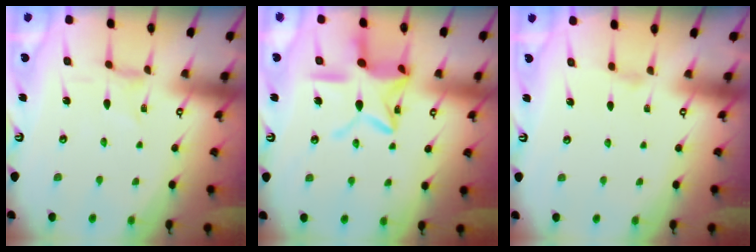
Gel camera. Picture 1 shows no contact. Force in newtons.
{"total": 15.9, "press": 15.9, "slide": 1.3}
{"total": 3.2, "press": 3.2, "slide": 0.5}